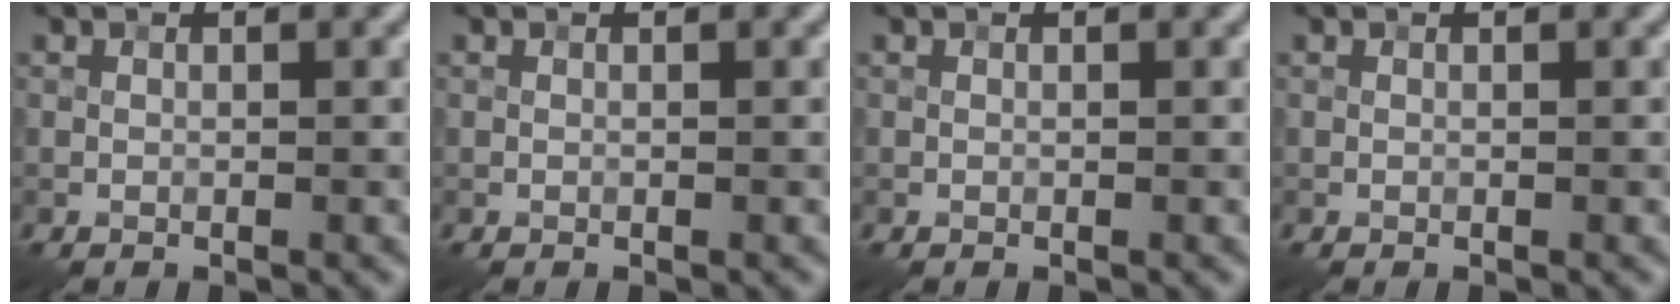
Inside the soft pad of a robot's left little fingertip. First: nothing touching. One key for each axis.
{"total": 0.0}
{"total": 0.0}
{"total": 0.0}